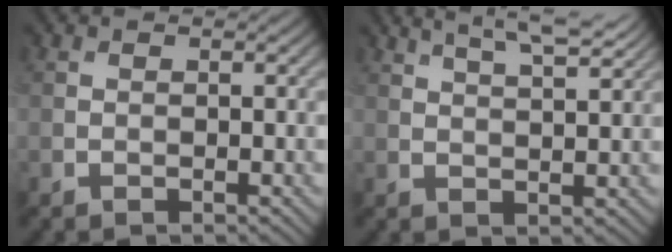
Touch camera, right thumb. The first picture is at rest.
{"total": 6.3, "force": [5.0, 1.2, 3.7], "torque": [-0.057, 0.010, 0.073]}